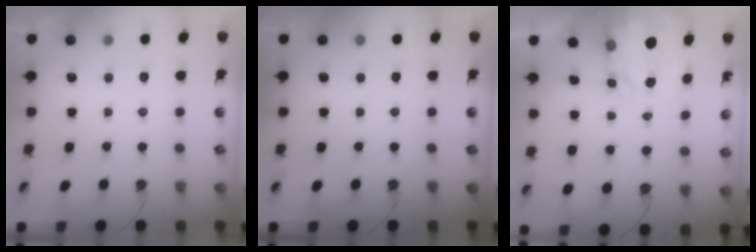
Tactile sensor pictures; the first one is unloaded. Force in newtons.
{"total": 0.0}
{"total": 3.3, "press": 3.3, "slide": 0.4}